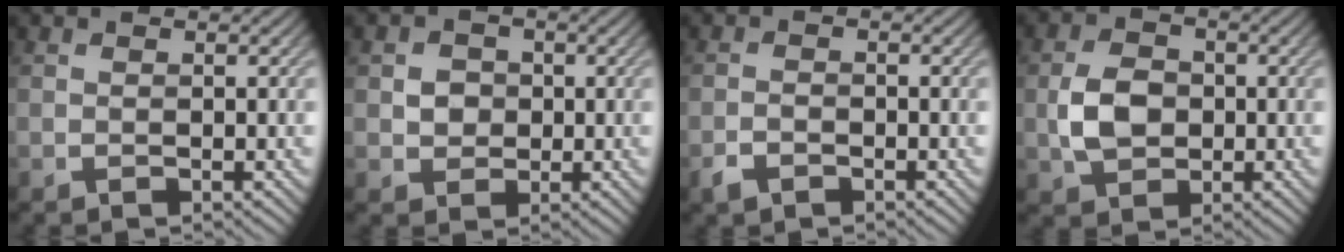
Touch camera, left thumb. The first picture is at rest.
{"total": 2.9, "force": [0.0, 2.7, 1.2], "torque": [-0.026, 0.000, -0.007]}
{"total": 1.9, "force": [-1.4, 1.0, 0.9], "torque": [-0.018, 0.000, -0.031]}
{"total": 5.2, "force": [-0.5, 4.0, 3.3], "torque": [-0.077, -0.002, -0.012]}